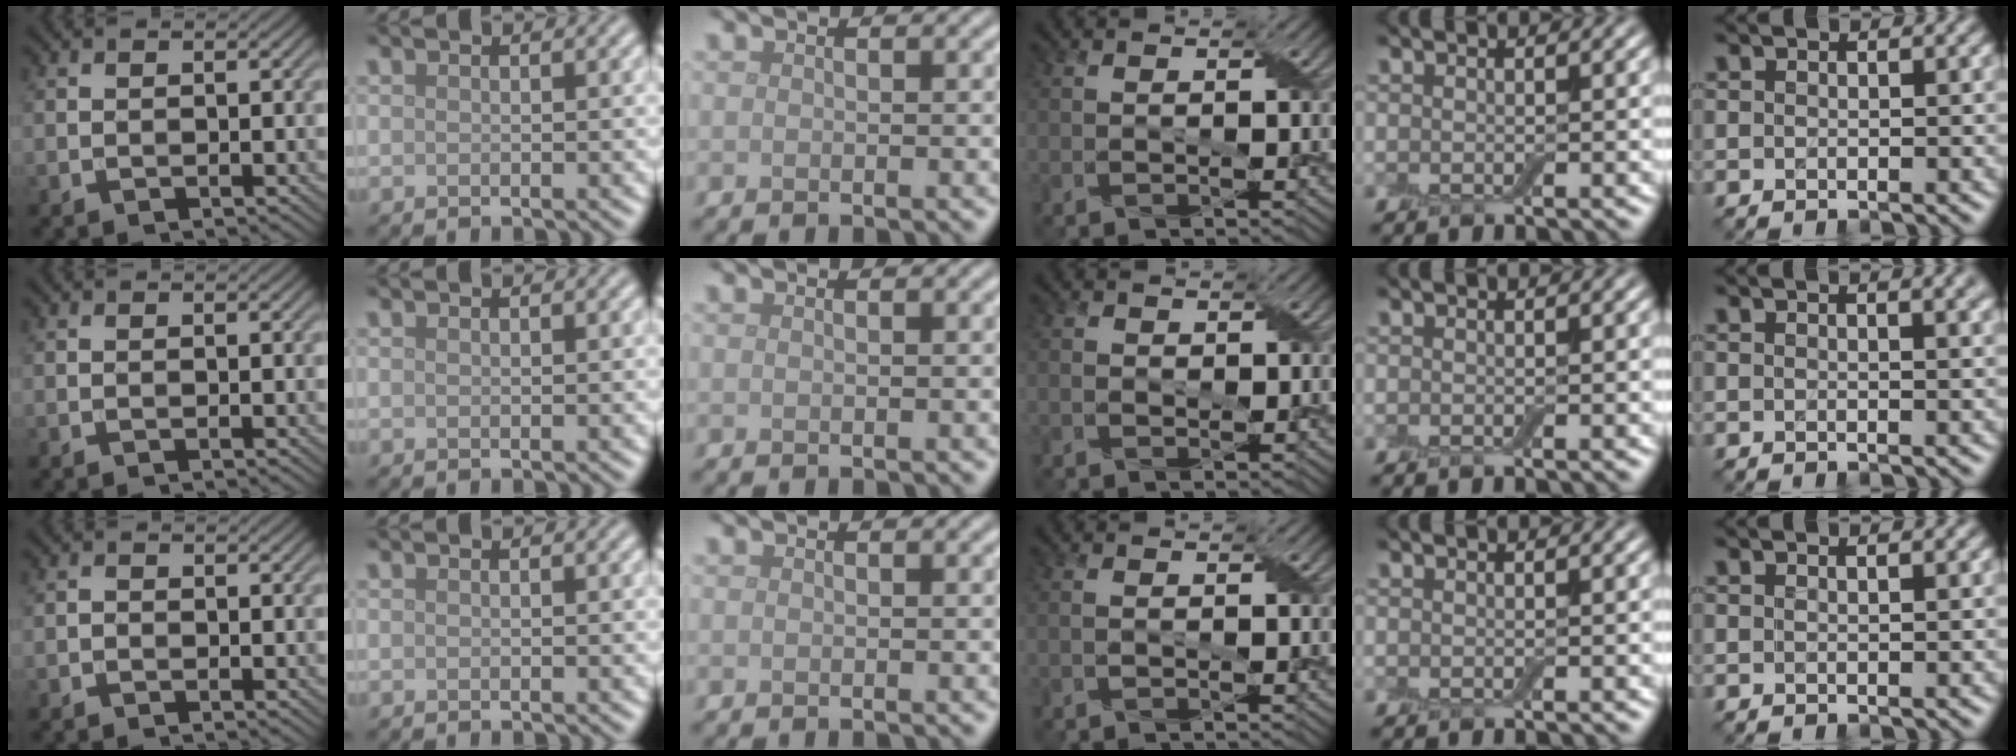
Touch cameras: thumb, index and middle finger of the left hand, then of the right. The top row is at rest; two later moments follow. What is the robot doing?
{"motion": "peel", "object": "bubble wrap"}